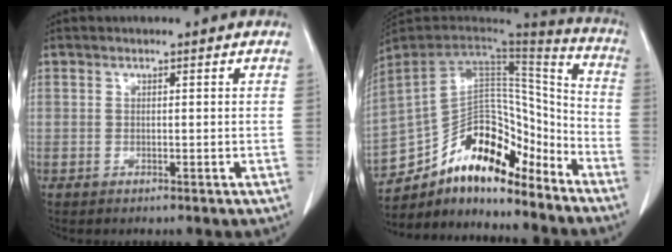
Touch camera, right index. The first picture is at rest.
{"total": 20.1, "force": [-15.4, 7.7, 10.3], "torque": [-0.195, 0.033, -0.264]}